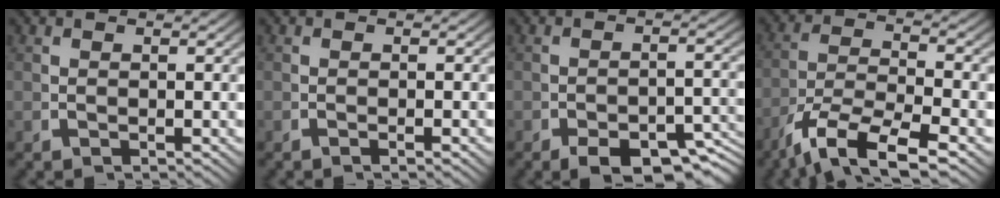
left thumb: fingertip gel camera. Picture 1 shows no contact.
{"total": 0.7, "force": [-0.4, 0.0, 0.6], "torque": [-0.010, 0.003, -0.009]}
{"total": 5.3, "force": [-3.5, 2.2, 3.4], "torque": [-0.047, -0.015, -0.049]}
{"total": 7.5, "force": [-3.1, 3.7, 5.7], "torque": [-0.121, -0.027, -0.038]}